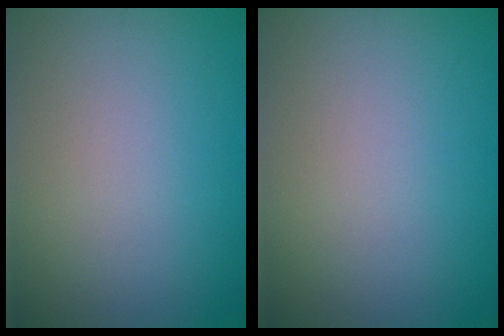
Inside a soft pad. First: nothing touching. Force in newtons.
{"total": 0.0}